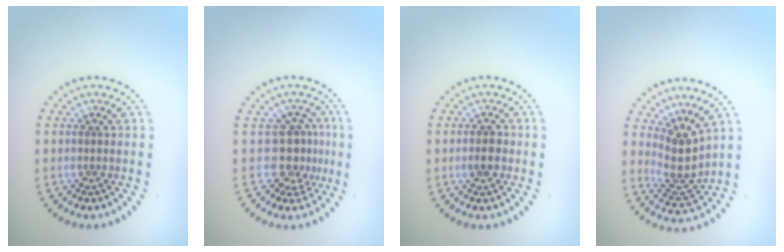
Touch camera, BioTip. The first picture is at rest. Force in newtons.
{"total": 3.0, "press": 2.1, "slide": 2.1}
{"total": 1.6, "press": 1.6, "slide": 0.2}
{"total": 3.4, "press": 2.3, "slide": 2.4}